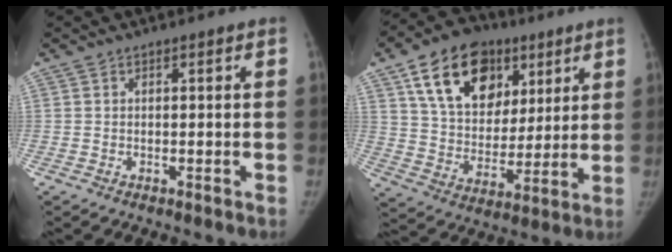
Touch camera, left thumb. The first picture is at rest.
{"total": 20.8, "force": [9.8, 14.2, 11.7], "torque": [-0.158, -0.019, 0.162]}